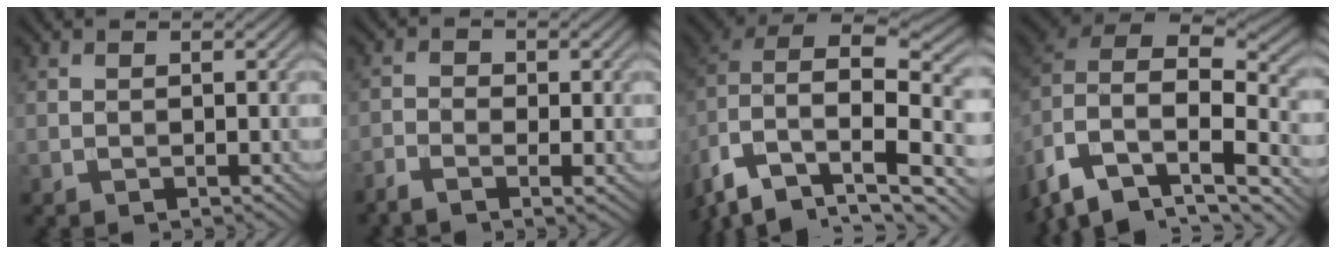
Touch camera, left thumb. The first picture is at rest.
{"total": 3.0, "force": [-1.9, 1.1, 2.1], "torque": [-0.047, -0.008, -0.041]}
{"total": 12.9, "force": [-6.7, 8.0, 7.5], "torque": [-0.177, -0.038, -0.102]}
{"total": 14.2, "force": [-7.6, 8.8, 8.1], "torque": [-0.193, -0.043, -0.116]}